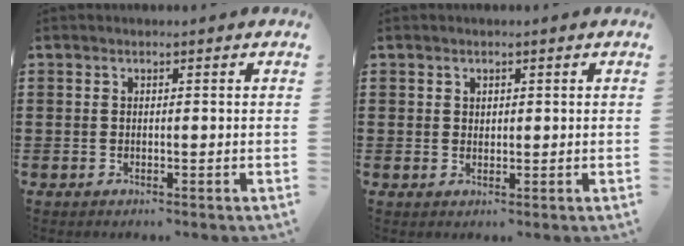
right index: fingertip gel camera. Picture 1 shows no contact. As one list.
[{"total": 1.1, "force": [0.8, 0.8, 0.1], "torque": [-0.003, 0.005, 0.014]}]